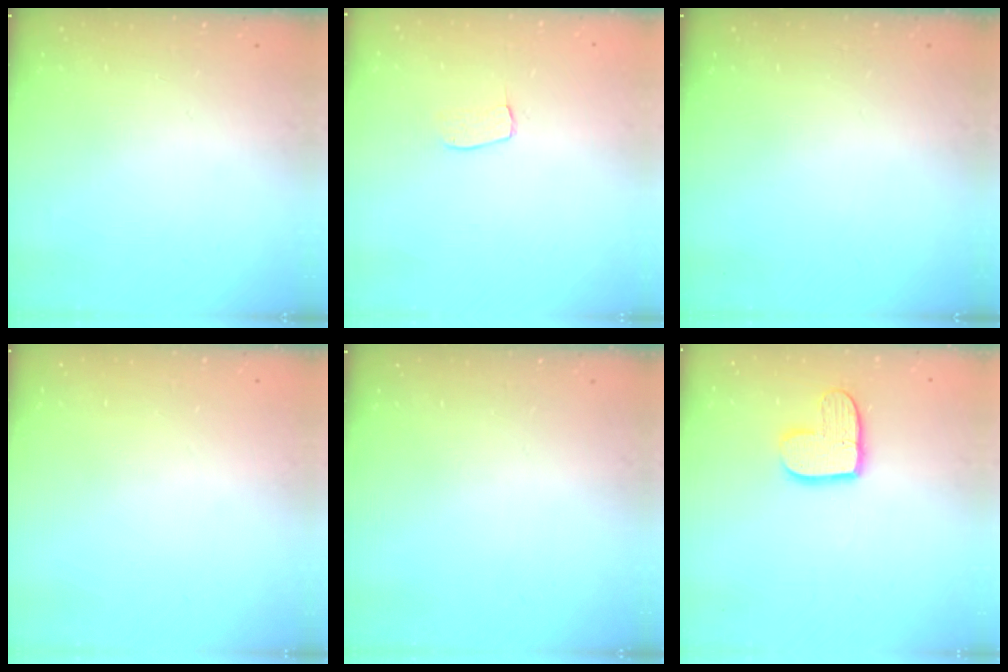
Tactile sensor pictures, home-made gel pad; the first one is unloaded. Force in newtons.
{"total": 4.6, "press": 4.6, "slide": 0.3}
{"total": 0.0}
{"total": 0.0}
{"total": 0.0}
{"total": 11.0, "press": 10.9, "slide": 0.9}